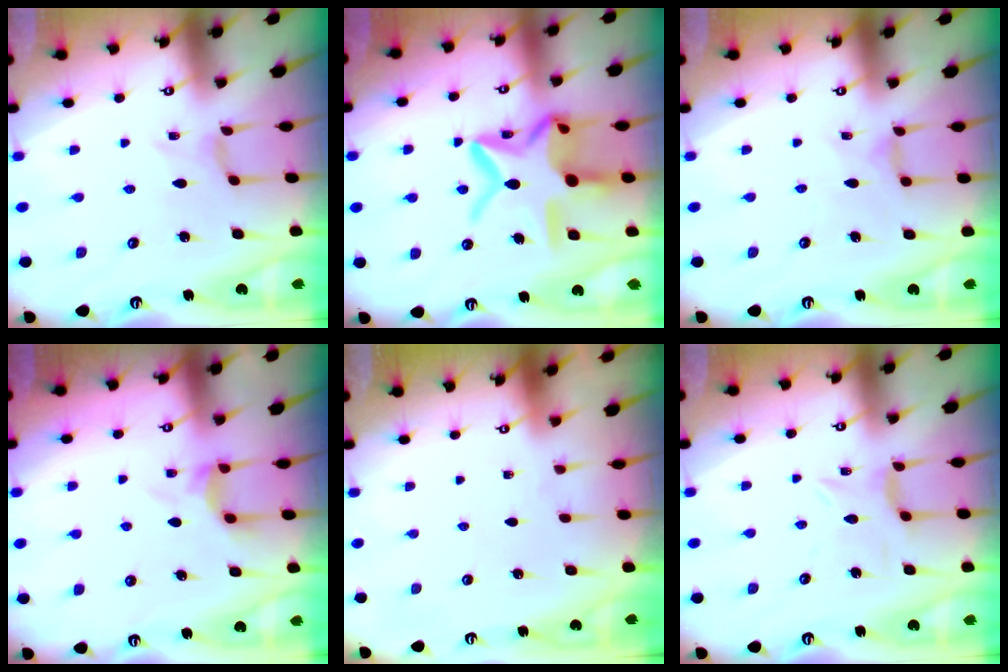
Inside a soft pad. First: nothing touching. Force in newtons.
{"total": 18.2, "press": 18.1, "slide": 1.3}
{"total": 1.9, "press": 1.8, "slide": 0.5}
{"total": 4.5, "press": 4.4, "slide": 0.7}
{"total": 0.0}
{"total": 1.9, "press": 1.9, "slide": 0.2}